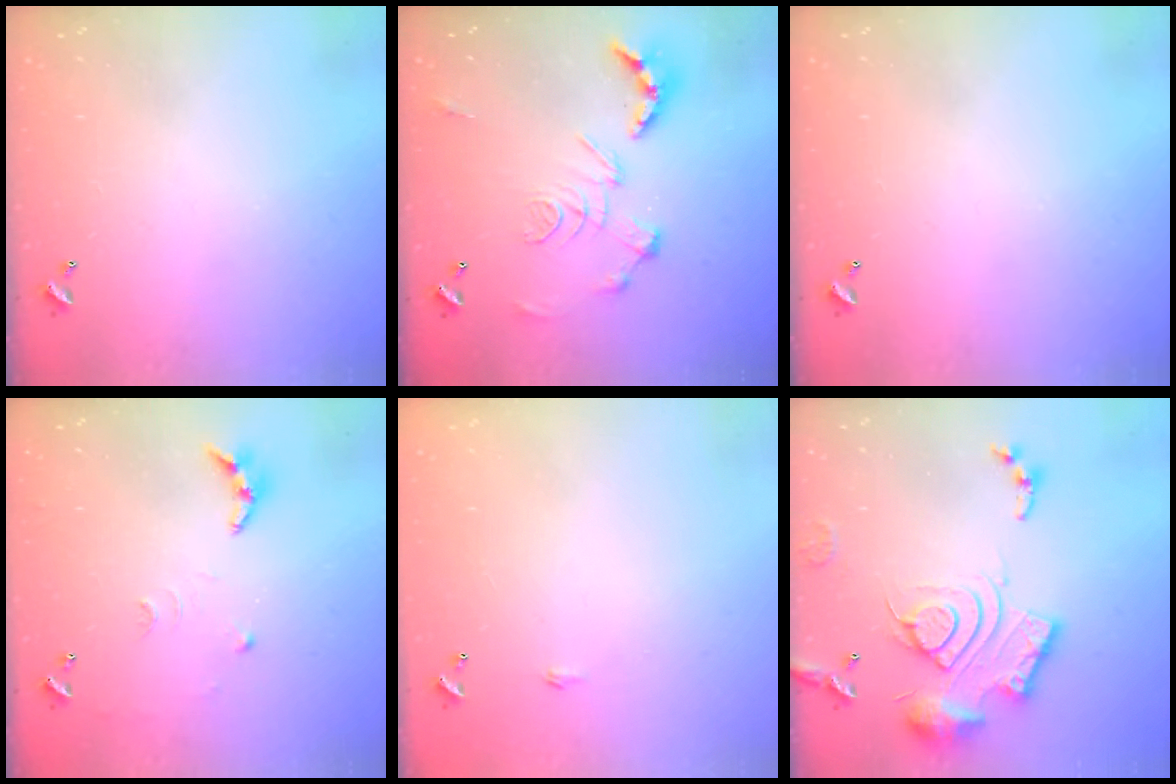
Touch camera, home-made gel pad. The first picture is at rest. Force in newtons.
{"total": 2.9, "press": 2.3, "slide": 1.7}
{"total": 0.0}
{"total": 9.0, "press": 9.0, "slide": 0.5}
{"total": 0.6, "press": 0.6, "slide": 0.2}
{"total": 19.5, "press": 19.4, "slide": 2.0}